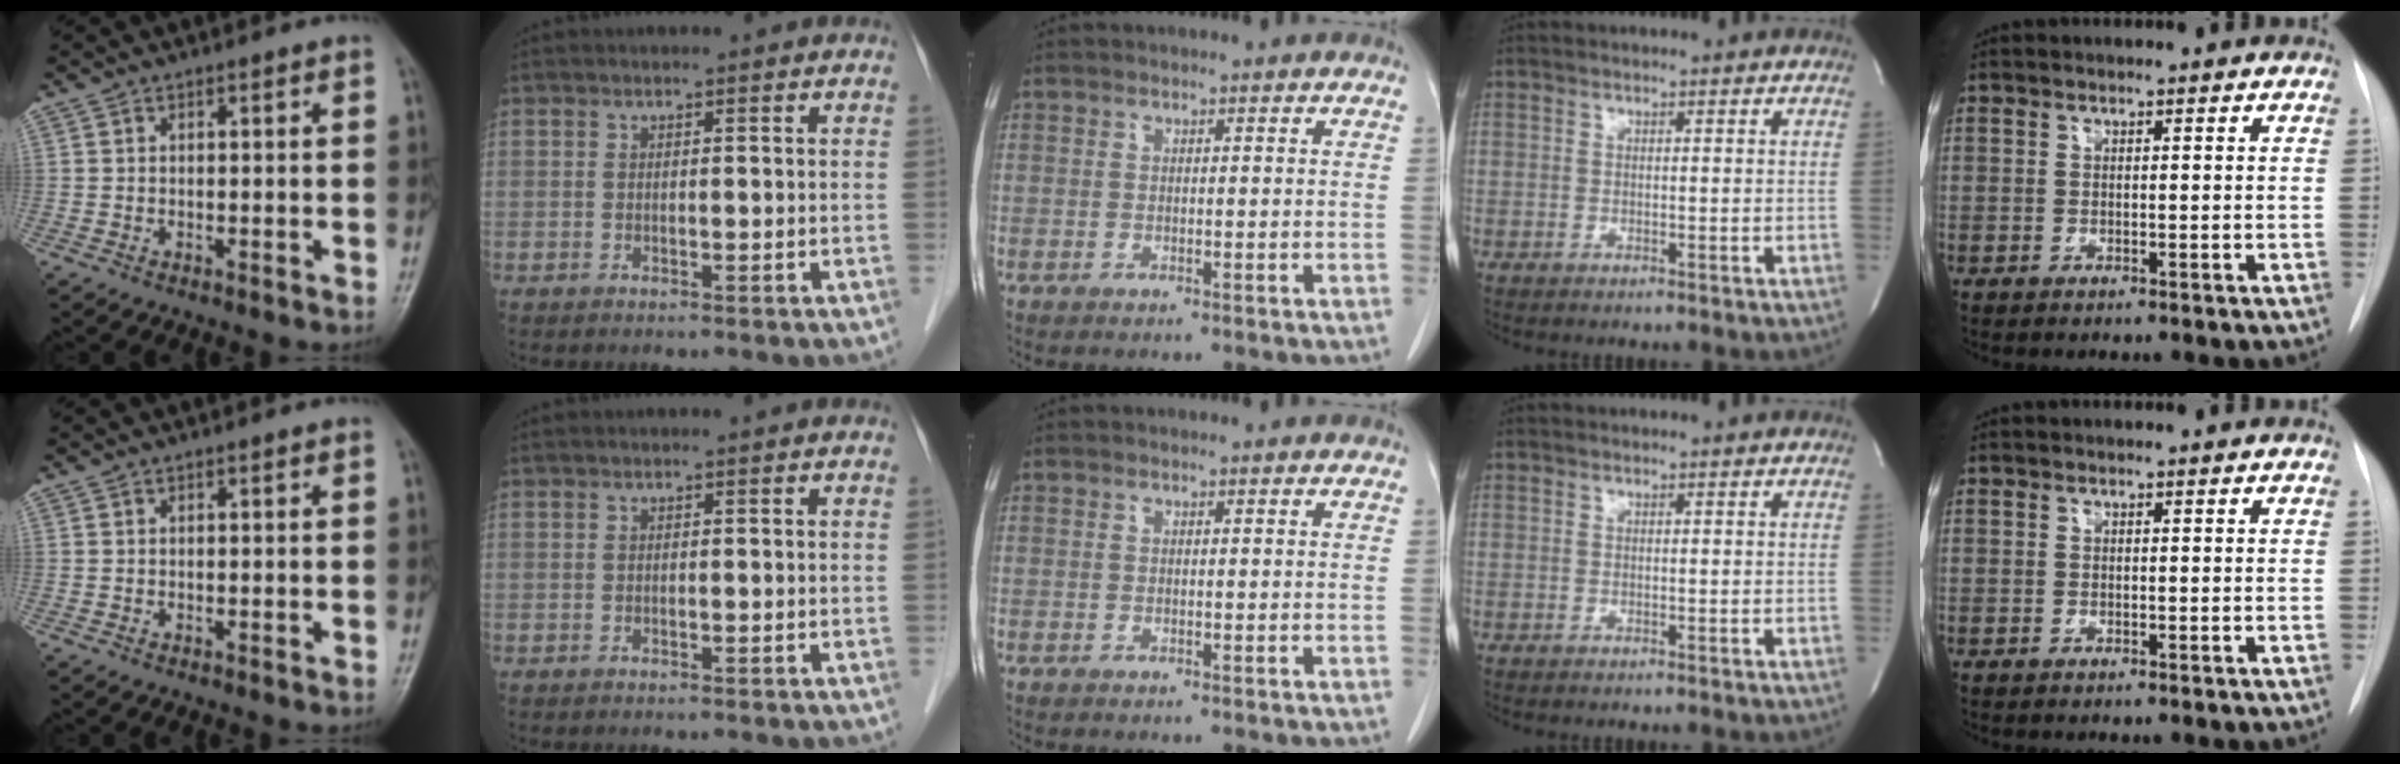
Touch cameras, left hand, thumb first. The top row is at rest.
{}